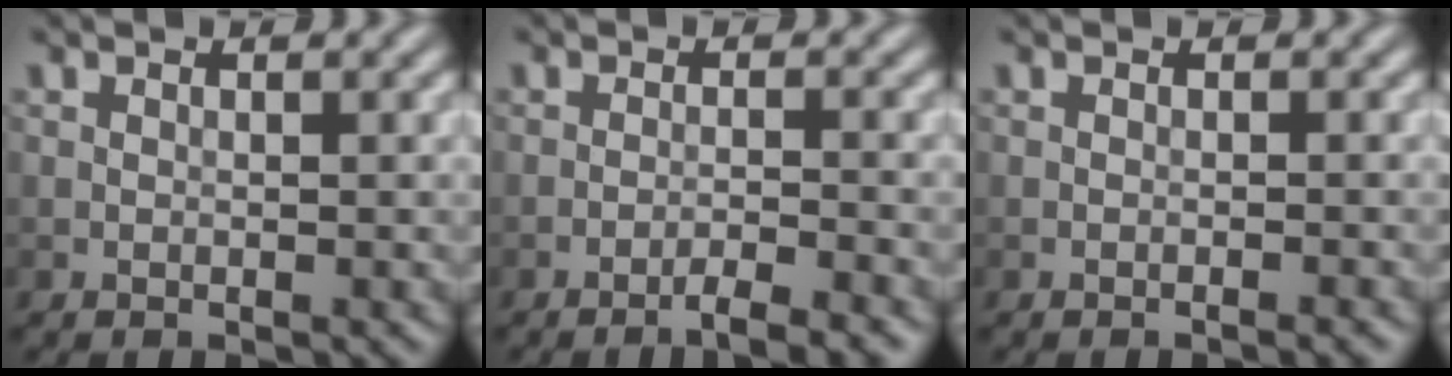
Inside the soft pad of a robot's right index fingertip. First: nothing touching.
{"total": 2.7, "force": [-2.0, 0.3, 1.8], "torque": [-0.022, 0.007, -0.042]}
{"total": 0.9, "force": [-0.5, 0.1, 0.7], "torque": [-0.005, 0.000, -0.013]}